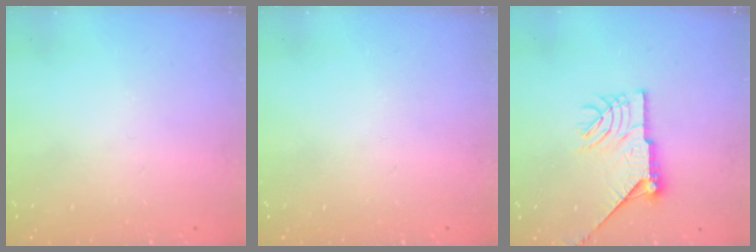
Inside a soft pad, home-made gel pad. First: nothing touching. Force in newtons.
{"total": 0.0}
{"total": 13.8, "press": 13.8, "slide": 0.6}